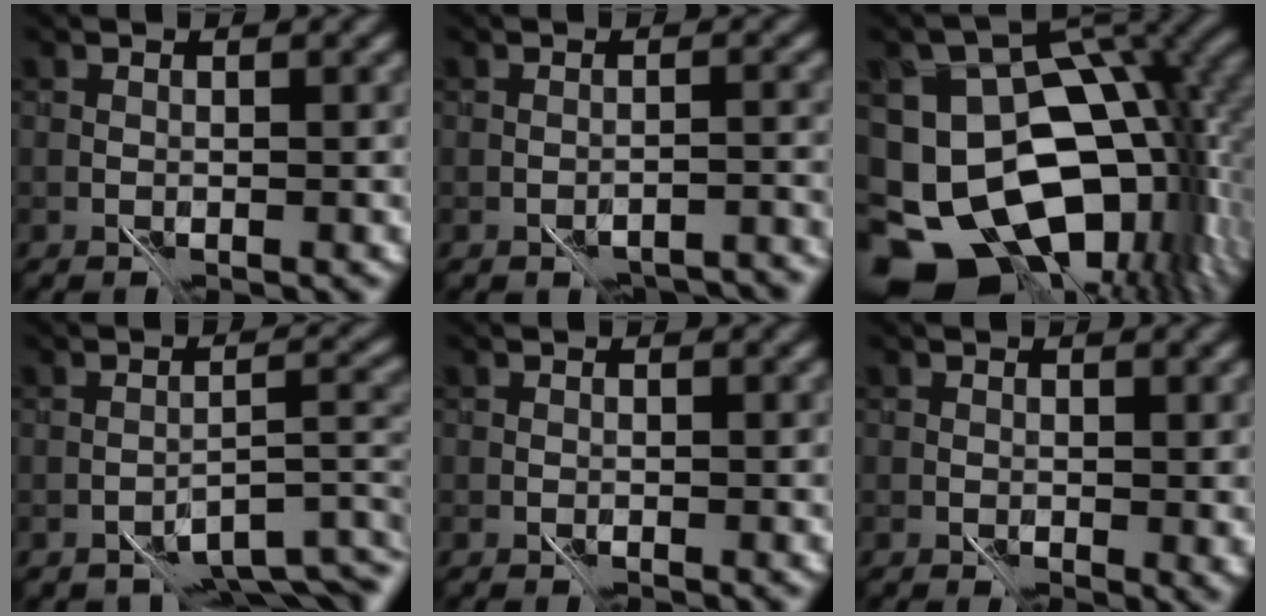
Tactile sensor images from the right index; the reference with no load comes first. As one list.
[{"total": 3.9, "force": [-3.3, 1.2, 1.8], "torque": [-0.024, 0.001, -0.046]}, {"total": 18.3, "force": [-4.5, 11.7, 13.3], "torque": [-0.220, -0.029, -0.054]}, {"total": 5.3, "force": [-3.5, 1.8, 3.6], "torque": [-0.039, 0.000, -0.055]}, {"total": 0.0}, {"total": 1.5, "force": [0.6, 0.9, 1.1], "torque": [-0.014, -0.003, 0.012]}]